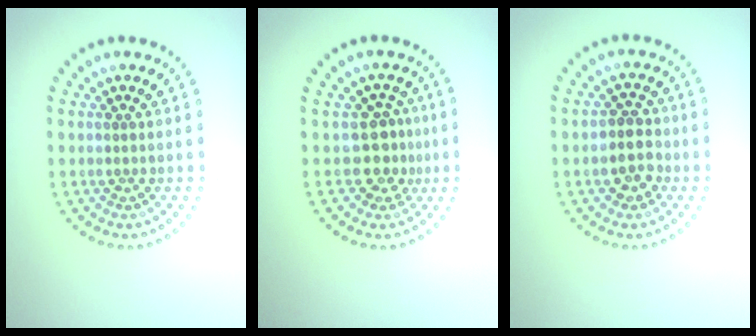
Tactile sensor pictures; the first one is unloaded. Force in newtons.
{"total": 2.8, "press": 2.4, "slide": 1.4}
{"total": 2.9, "press": 2.7, "slide": 0.9}